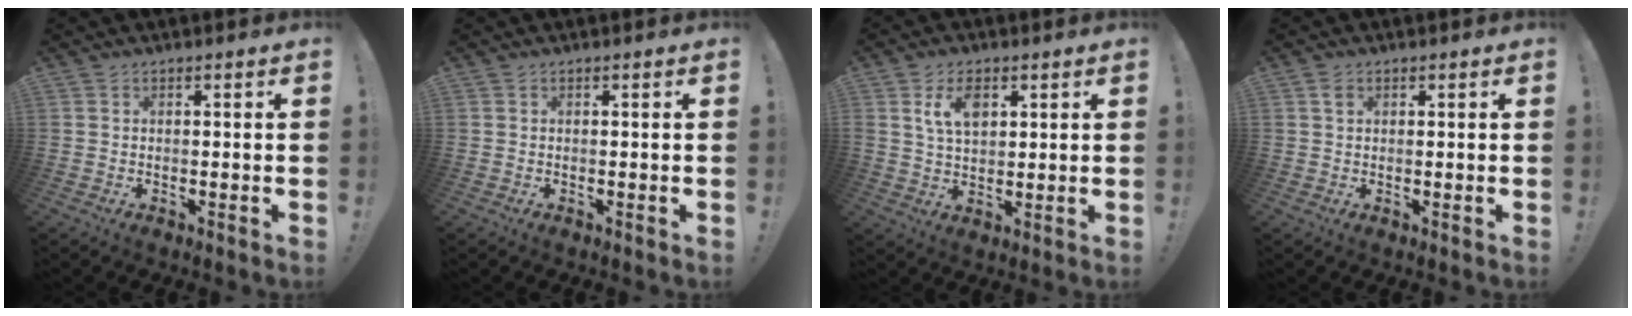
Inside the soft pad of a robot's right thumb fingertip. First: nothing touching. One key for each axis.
{"total": 0.0}
{"total": 7.9, "fx": 3.3, "fy": 4.8, "fz": 5.3, "tx": -0.095, "ty": -0.001, "tz": 0.061}
{"total": 1.5, "fx": 0.7, "fy": 1.0, "fz": 0.9, "tx": -0.015, "ty": 0.002, "tz": 0.012}